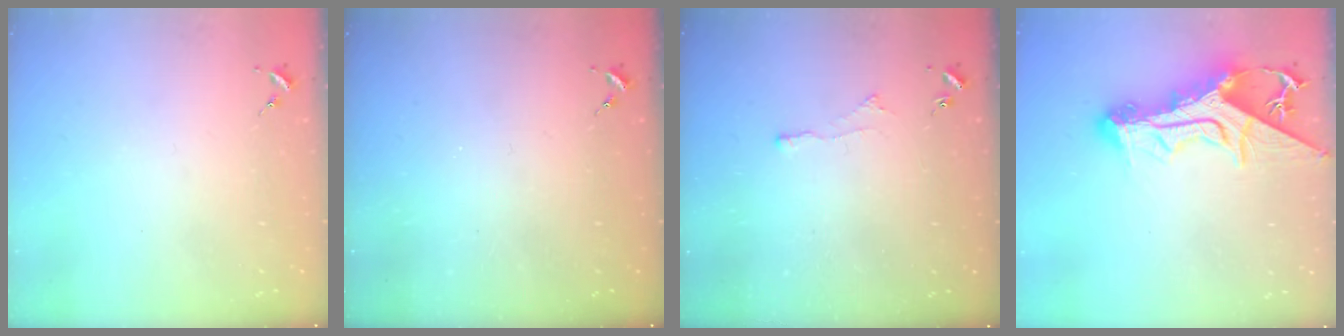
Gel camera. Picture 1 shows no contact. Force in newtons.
{"total": 0.0}
{"total": 2.8, "press": 2.7, "slide": 0.5}
{"total": 20.1, "press": 20.1, "slide": 1.7}